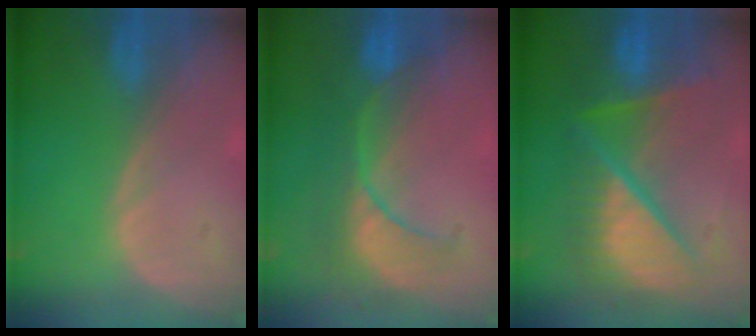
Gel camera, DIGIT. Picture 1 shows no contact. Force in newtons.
{"total": 8.1, "press": 7.9, "slide": 1.6}
{"total": 10.8, "press": 10.7, "slide": 1.3}